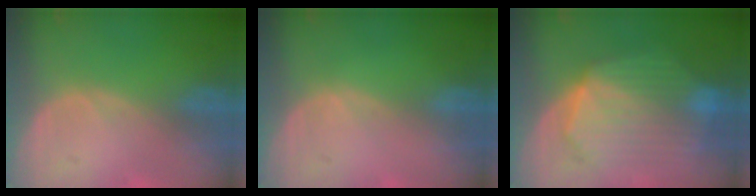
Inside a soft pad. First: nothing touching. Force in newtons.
{"total": 0.0}
{"total": 10.7, "press": 10.6, "slide": 0.8}